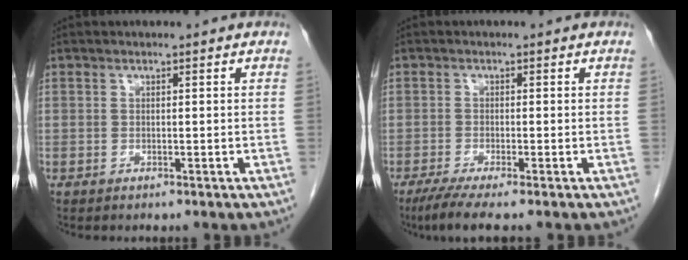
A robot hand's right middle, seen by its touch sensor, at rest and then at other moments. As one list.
[{"total": 4.7, "force": [-3.5, -0.1, 3.2], "torque": [-0.055, -0.013, -0.063]}]